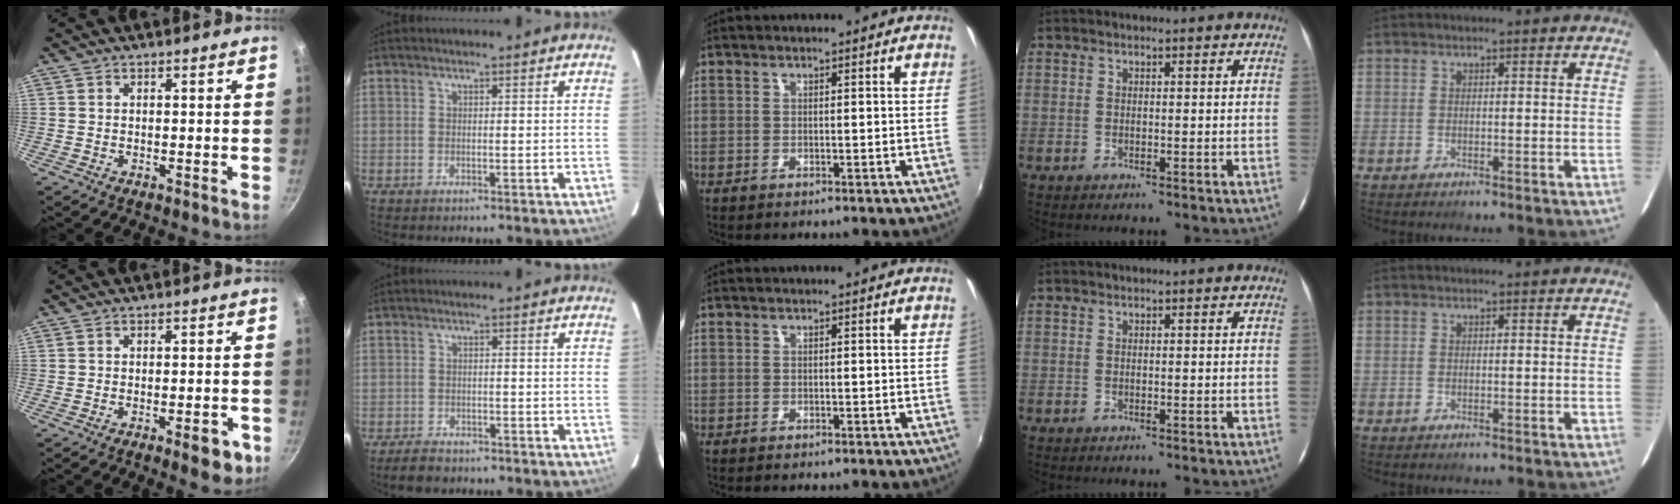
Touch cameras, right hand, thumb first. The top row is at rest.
{"thumb": {"total": 5.7, "force": [-2.6, 2.3, 4.5], "torque": [-0.040, 0.016, -0.027]}, "index": {"total": 3.9, "force": [-3.1, 1.8, 1.3], "torque": [-0.035, 0.003, -0.051]}}